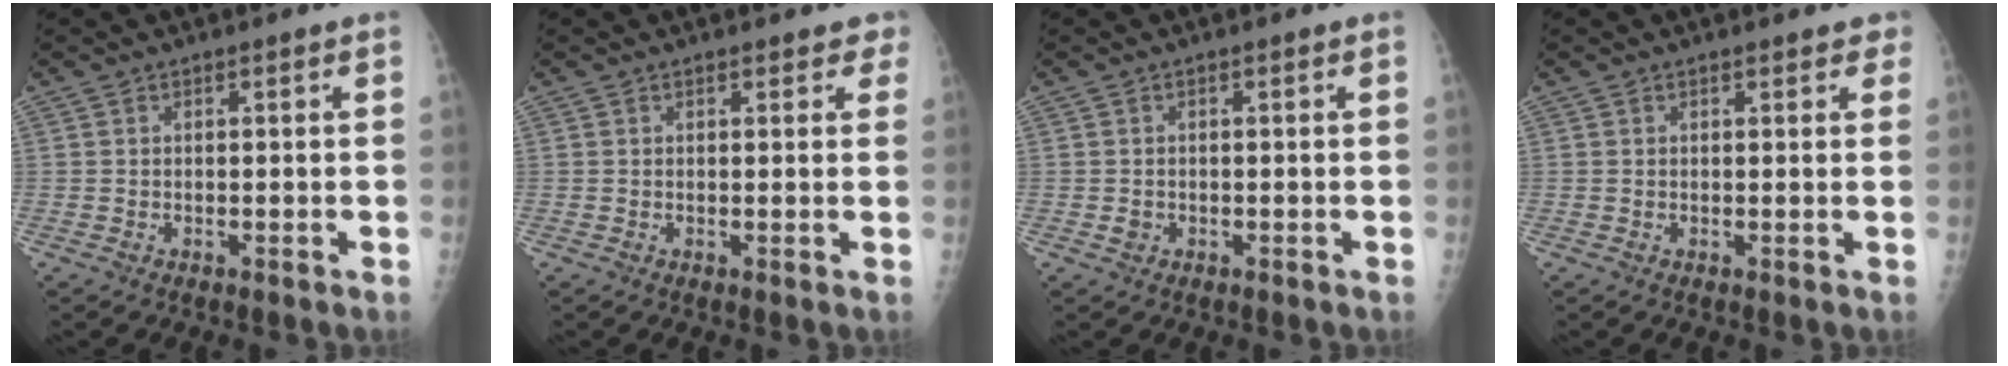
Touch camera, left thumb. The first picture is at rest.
{"total": 2.5, "force": [1.9, 1.2, 1.1], "torque": [0.016, -0.002, 0.014]}
{"total": 1.1, "force": [-0.2, 0.9, 0.5], "torque": [-0.004, 0.002, -0.003]}
{"total": 2.4, "force": [1.8, 1.1, 1.2], "torque": [0.008, 0.000, 0.015]}